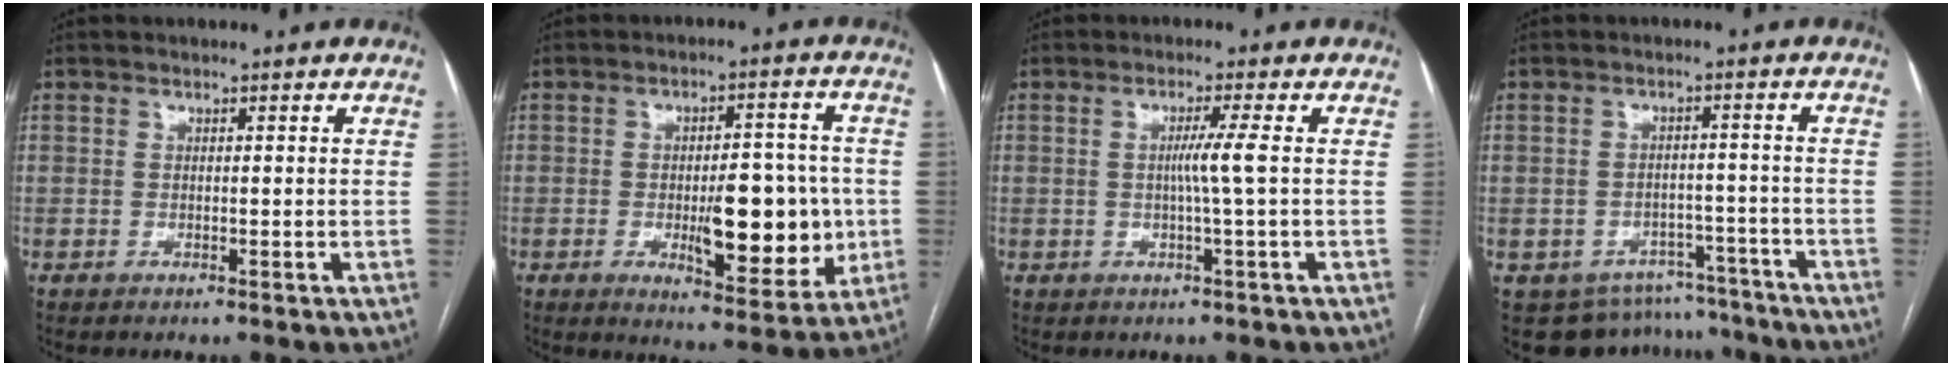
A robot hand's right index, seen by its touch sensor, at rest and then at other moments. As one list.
[{"total": 12.5, "force": [-1.9, 4.6, 11.5], "torque": [-0.154, 0.005, -0.017]}, {"total": 3.2, "force": [0.0, -1.0, 3.0], "torque": [-0.053, -0.002, -0.002]}, {"total": 10.7, "force": [-9.0, 5.8, 0.8], "torque": [-0.002, 0.025, -0.105]}]